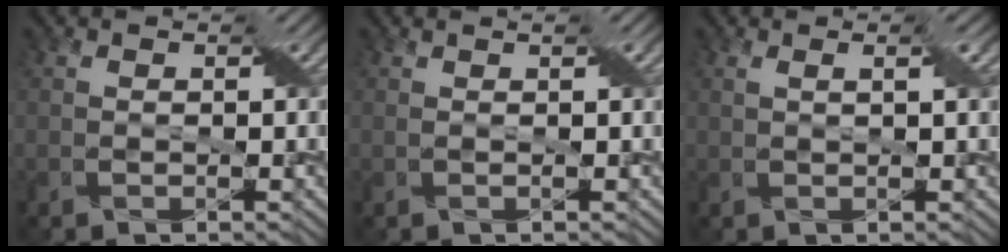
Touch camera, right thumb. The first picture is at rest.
{"total": 2.5, "force": [0.7, 0.4, 2.3], "torque": [-0.034, 0.005, 0.003]}
{"total": 2.6, "force": [0.8, 0.4, 2.4], "torque": [-0.035, 0.007, 0.011]}